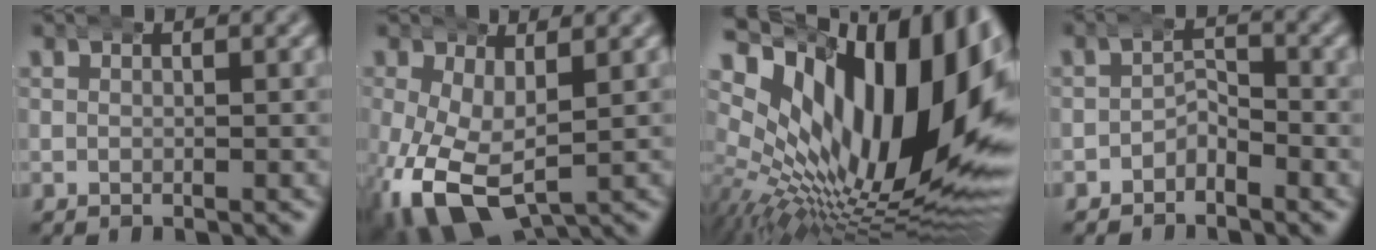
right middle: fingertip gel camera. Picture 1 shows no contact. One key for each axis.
{"total": 7.7, "fx": -2.2, "fy": 4.8, "fz": 5.5, "tx": -0.130, "ty": -0.051, "tz": -0.007}
{"total": 23.4, "fx": 3.6, "fy": 13.4, "fz": 18.9, "tx": -0.300, "ty": -0.012, "tz": 0.065}
{"total": 2.0, "fx": -1.5, "fy": 1.1, "fz": 0.6, "tx": 0.011, "ty": 0.004, "tz": -0.035}